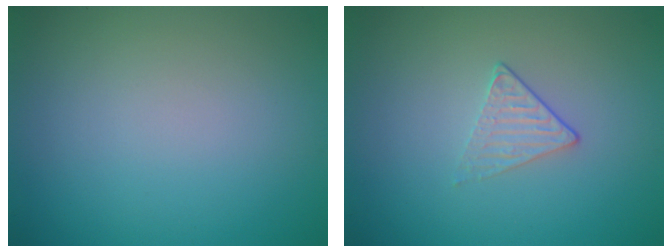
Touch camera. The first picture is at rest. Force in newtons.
{"total": 1.3, "press": 0.9, "slide": 0.9}